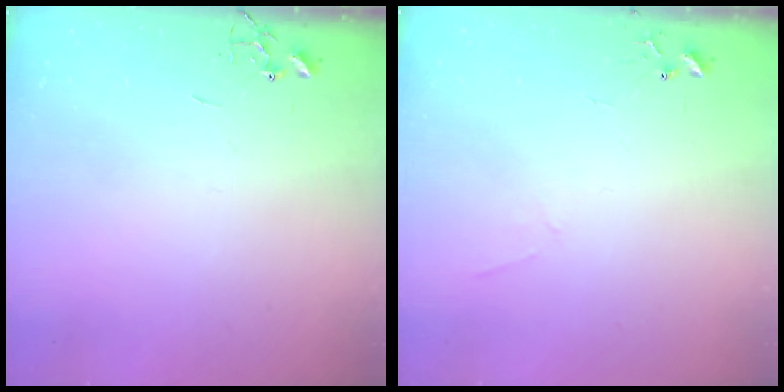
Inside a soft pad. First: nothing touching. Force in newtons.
{"total": 4.4, "press": 4.4, "slide": 0.4}